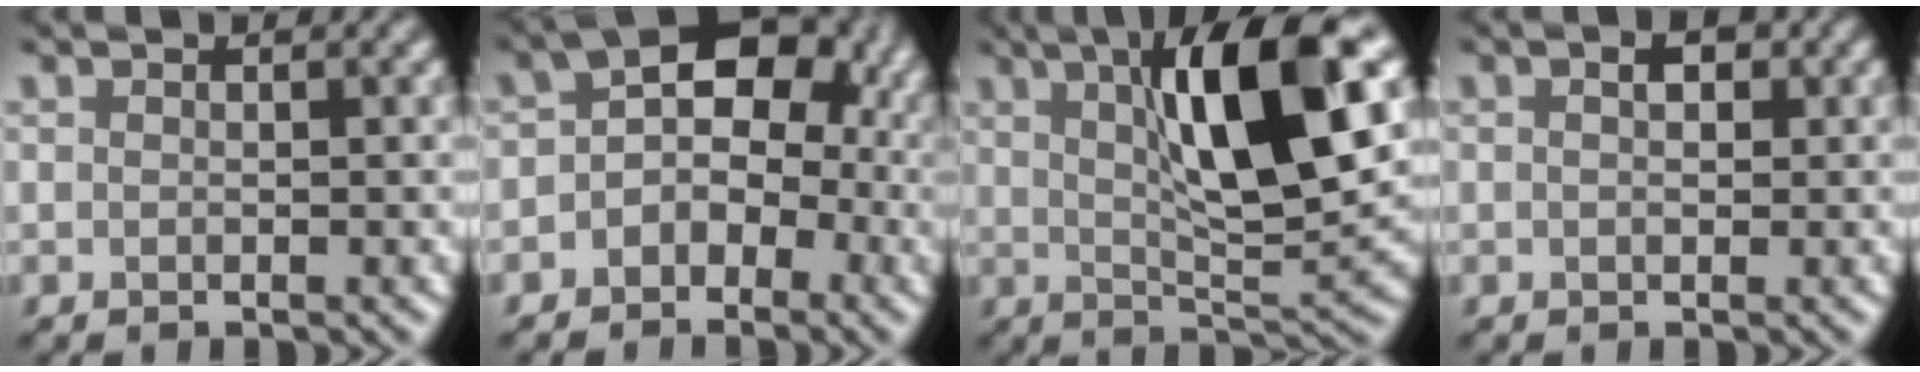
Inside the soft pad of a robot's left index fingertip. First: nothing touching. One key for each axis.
{"total": 6.6, "fx": -0.6, "fy": 5.0, "fz": 4.2, "tx": -0.023, "ty": 0.012, "tz": -0.035}
{"total": 11.4, "fx": 3.9, "fy": 2.5, "fz": 10.5, "tx": -0.154, "ty": 0.002, "tz": 0.065}
{"total": 1.9, "fx": 0.5, "fy": 1.2, "fz": 1.3, "tx": -0.008, "ty": -0.006, "tz": -0.001}